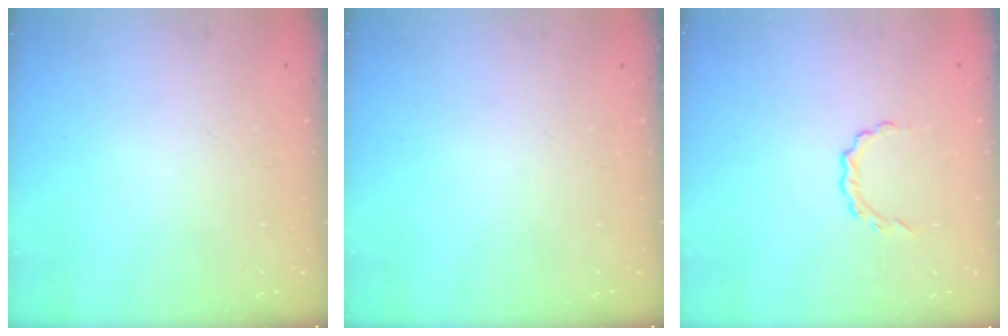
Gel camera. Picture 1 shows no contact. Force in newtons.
{"total": 0.0}
{"total": 3.5, "press": 3.3, "slide": 1.1}